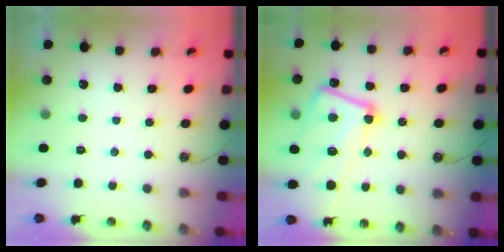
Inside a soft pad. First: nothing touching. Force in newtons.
{"total": 14.4, "press": 14.2, "slide": 1.8}